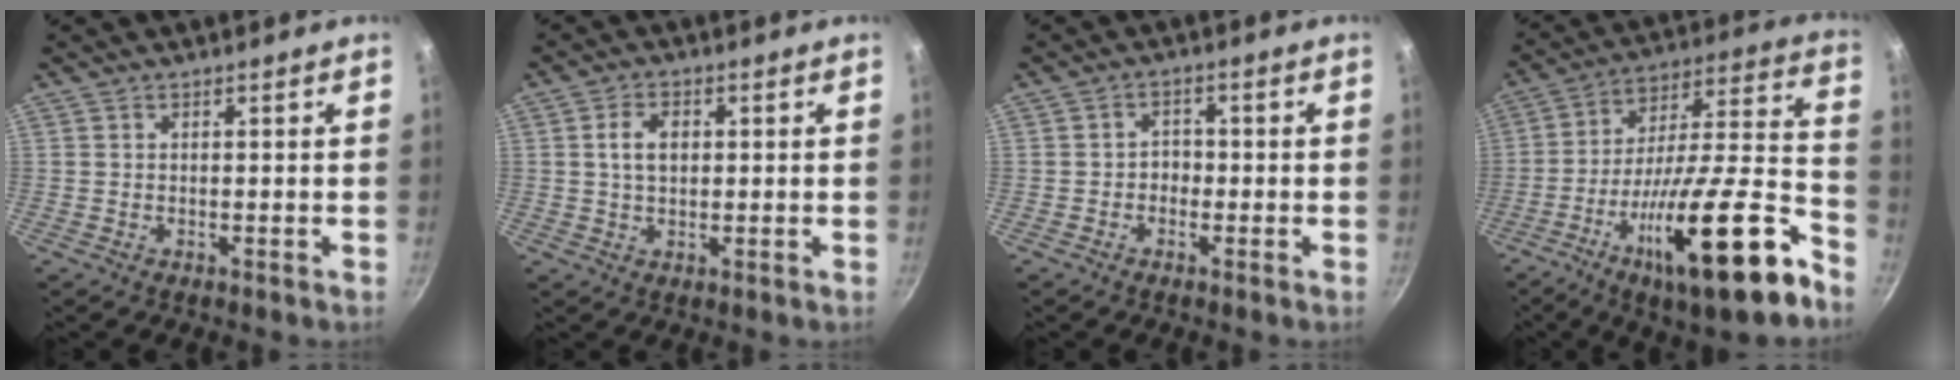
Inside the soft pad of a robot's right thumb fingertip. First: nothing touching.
{"total": 4.6, "force": [0.7, 3.1, 3.3], "torque": [-0.046, 0.004, 0.012]}
{"total": 2.4, "force": [-0.8, 2.0, 1.0], "torque": [0.005, 0.011, -0.017]}
{"total": 26.2, "force": [-13.6, 6.4, 21.5], "torque": [-0.295, 0.069, -0.227]}